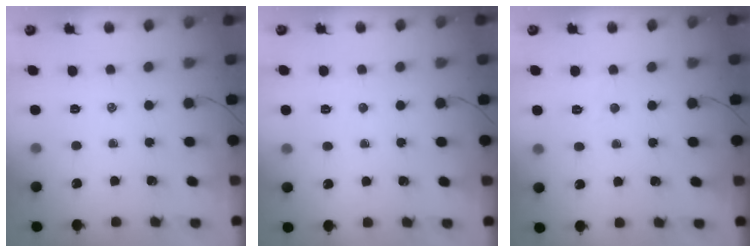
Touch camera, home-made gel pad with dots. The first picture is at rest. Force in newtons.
{"total": 2.5, "press": 2.4, "slide": 0.7}
{"total": 2.5, "press": 2.4, "slide": 0.8}